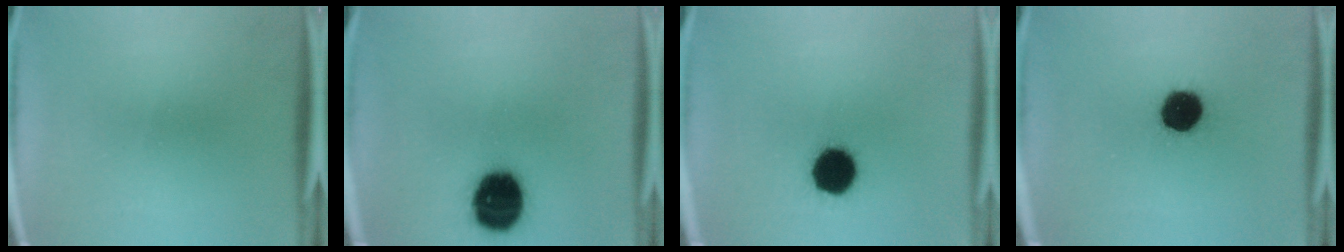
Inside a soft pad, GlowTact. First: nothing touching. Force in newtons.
{"total": 16.3}
{"total": 12.5}
{"total": 13.1}